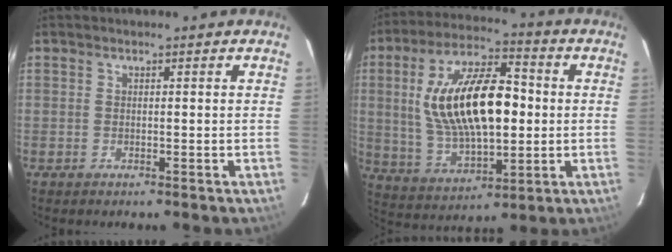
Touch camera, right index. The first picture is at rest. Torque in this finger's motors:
{"motor_torque": [1.56, 0.33, 1.05, 0.21]}